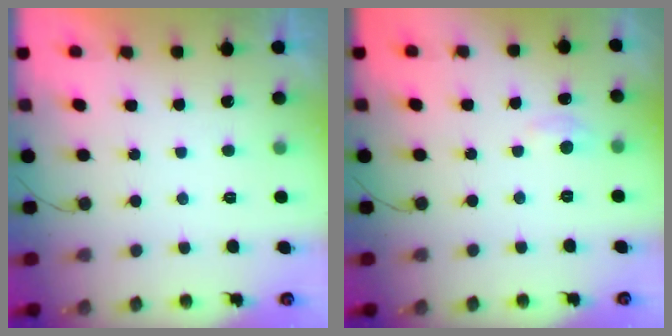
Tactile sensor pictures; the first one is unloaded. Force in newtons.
{"total": 2.9, "press": 2.9, "slide": 0.4}